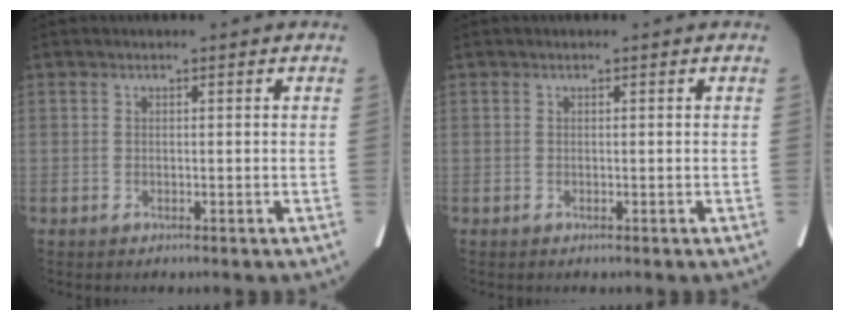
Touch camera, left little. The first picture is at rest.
{"total": 0.0}